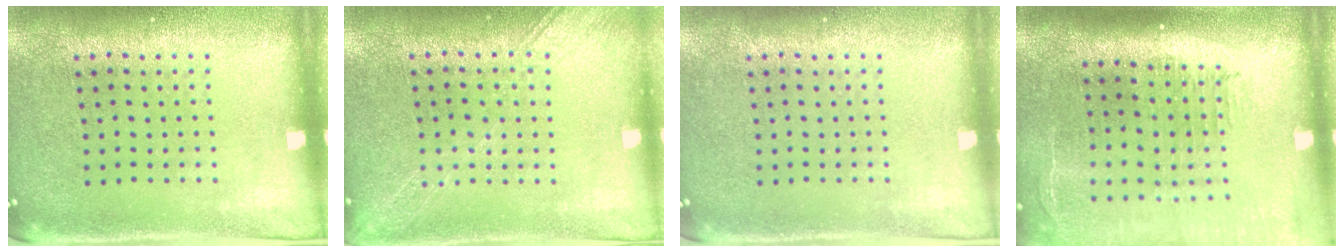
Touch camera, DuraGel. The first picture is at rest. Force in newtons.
{"total": 1.6, "press": 1.5, "slide": 0.2}
{"total": 0.0}
{"total": 2.3, "press": 1.9, "slide": 1.3}